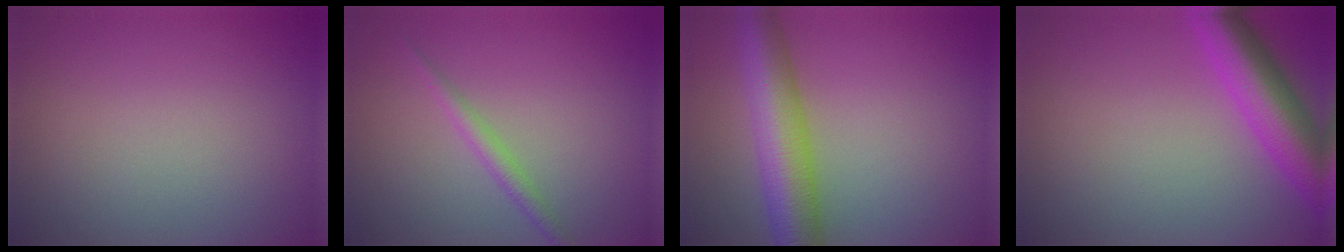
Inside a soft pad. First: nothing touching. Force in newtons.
{"total": 1.6, "press": 1.6, "slide": 0.1}
{"total": 7.8, "press": 7.8, "slide": 0.2}
{"total": 6.6, "press": 6.6, "slide": 0.3}